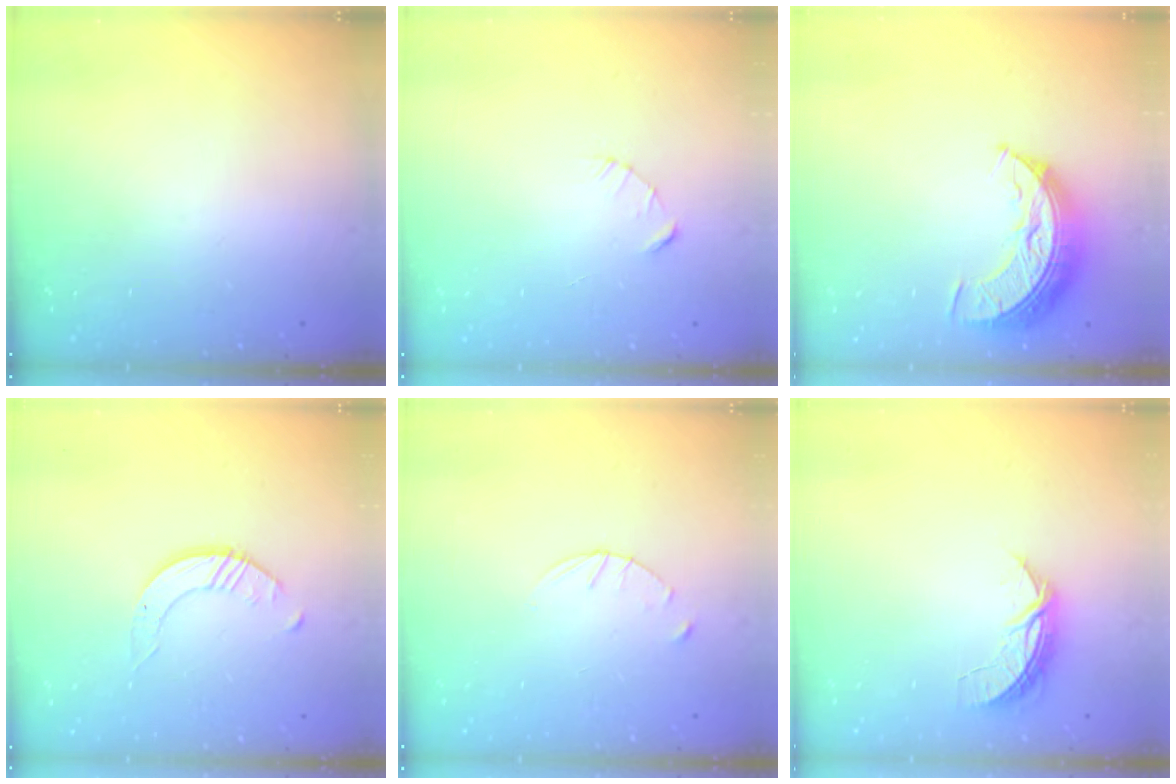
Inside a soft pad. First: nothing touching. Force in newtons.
{"total": 2.3, "press": 2.3, "slide": 0.3}
{"total": 10.5, "press": 10.5, "slide": 0.5}
{"total": 1.6, "press": 1.6, "slide": 0.2}
{"total": 3.6, "press": 3.5, "slide": 0.4}
{"total": 5.6, "press": 5.6, "slide": 0.5}